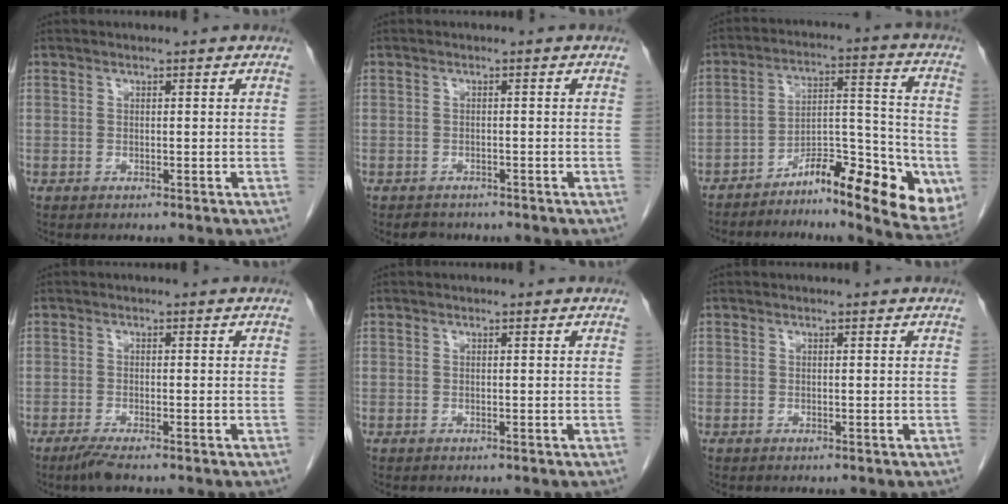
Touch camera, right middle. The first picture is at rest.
{"total": 1.8, "force": [-1.5, 0.9, 0.2], "torque": [-0.011, -0.001, -0.023]}
{"total": 13.9, "force": [-7.1, 3.2, 11.5], "torque": [-0.155, 0.030, -0.109]}
{"total": 2.2, "force": [-1.7, 0.0, 1.4], "torque": [-0.037, -0.007, -0.035]}
{"total": 0.0}
{"total": 0.0}